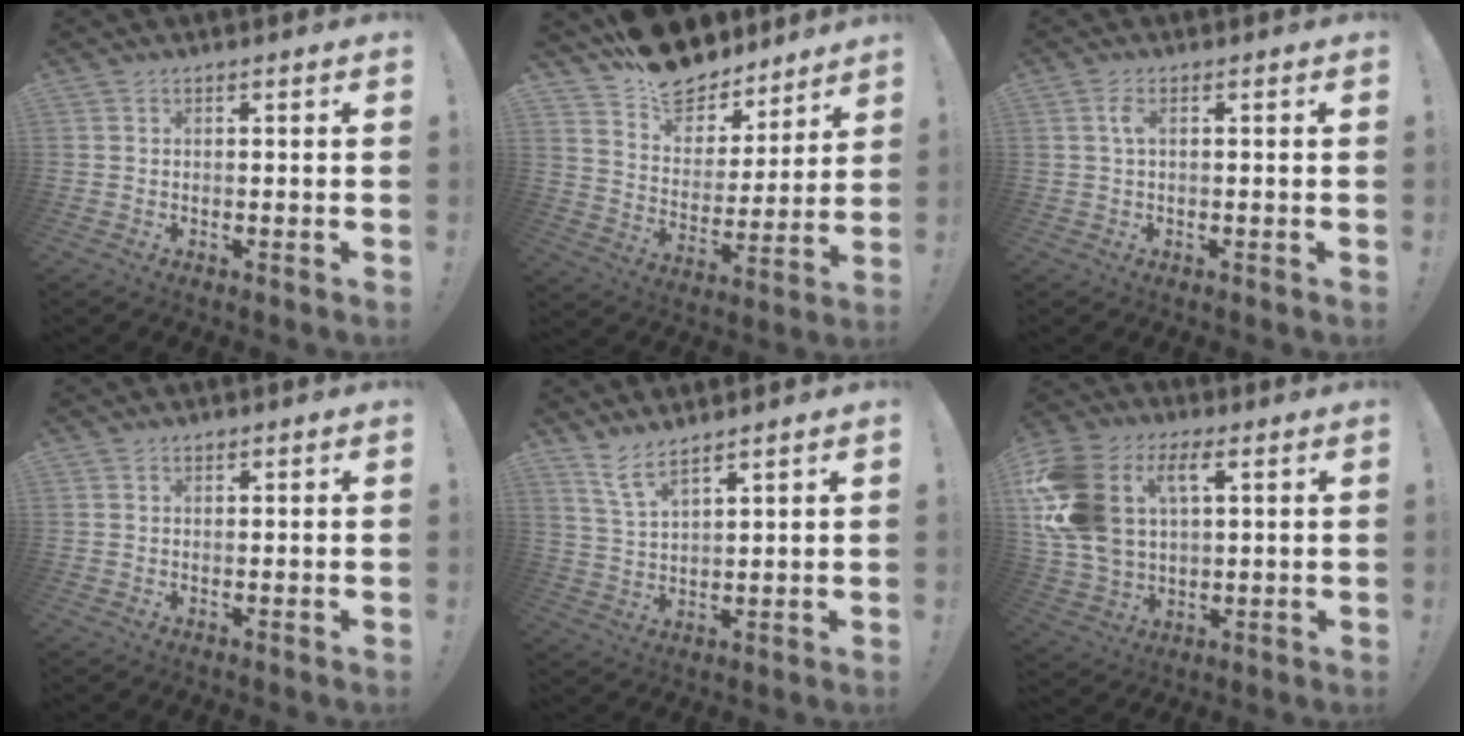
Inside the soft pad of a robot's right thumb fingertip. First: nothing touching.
{"total": 14.7, "force": [12.2, 7.3, 3.9], "torque": [-0.076, -0.093, 0.220]}
{"total": 2.5, "force": [0.3, 0.4, 2.4], "torque": [-0.051, 0.004, 0.003]}
{"total": 0.6, "force": [0.5, 0.4, 0.1], "torque": [0.001, -0.002, 0.009]}
{"total": 6.4, "force": [5.2, 1.3, 3.4], "torque": [-0.077, -0.026, 0.098]}
{"total": 18.3, "force": [5.5, 12.3, 12.3], "torque": [-0.264, -0.013, 0.101]}